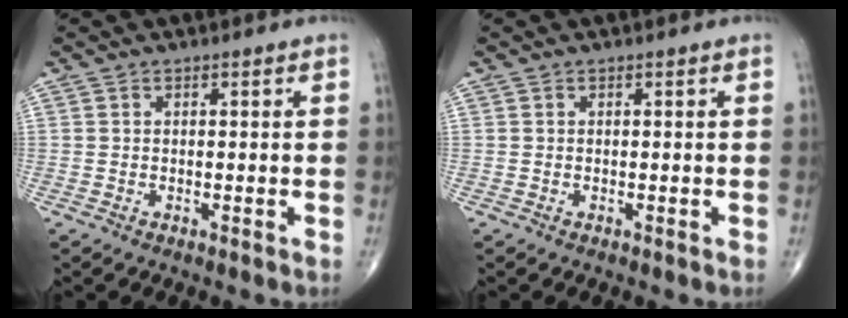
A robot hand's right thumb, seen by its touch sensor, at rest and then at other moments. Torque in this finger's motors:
{"motor_torque": [0.05, 0.06, 0.00, 0.00, 0.00]}